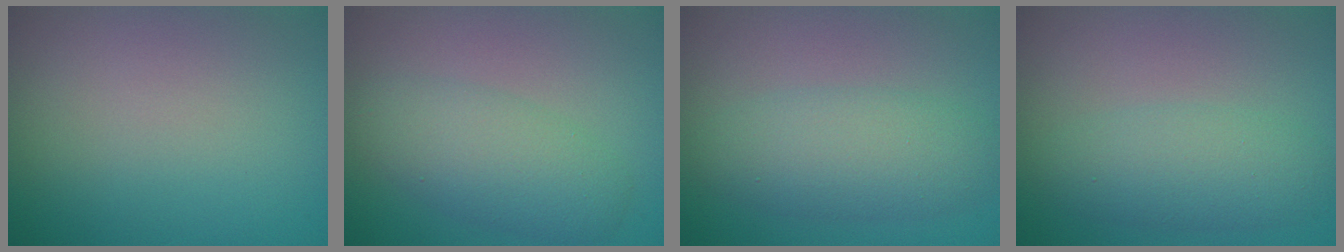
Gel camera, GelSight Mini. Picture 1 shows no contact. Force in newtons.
{"total": 4.1, "press": 4.1, "slide": 0.1}
{"total": 4.6, "press": 4.6, "slide": 0.2}
{"total": 3.7, "press": 3.7, "slide": 0.1}